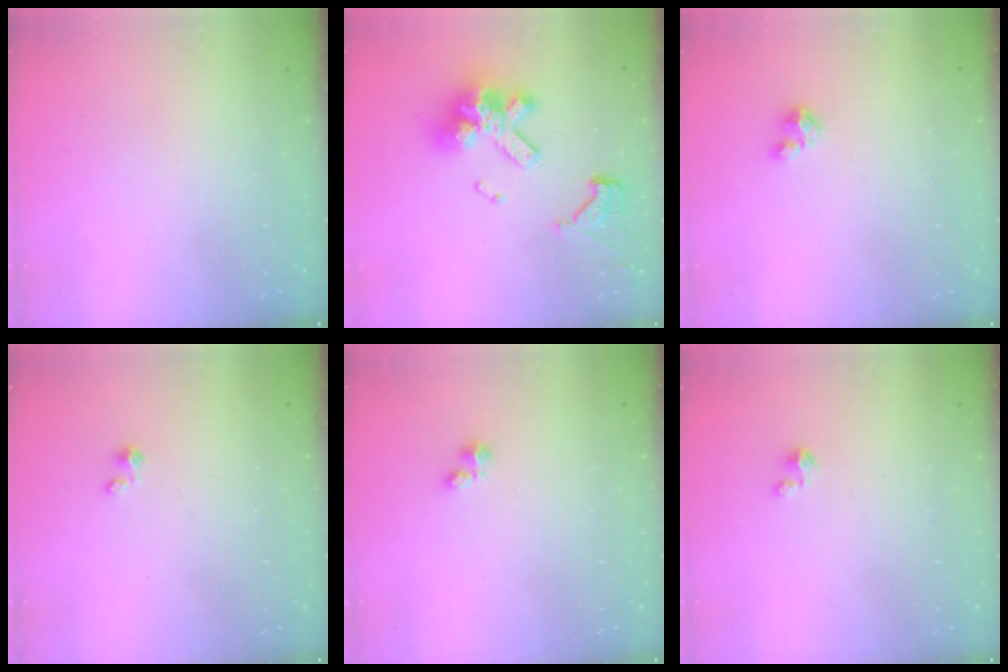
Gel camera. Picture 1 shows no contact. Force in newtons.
{"total": 15.0, "press": 14.9, "slide": 1.6}
{"total": 1.6, "press": 1.6, "slide": 0.1}
{"total": 0.0}
{"total": 1.1, "press": 1.1, "slide": 0.3}
{"total": 1.5, "press": 1.5, "slide": 0.1}